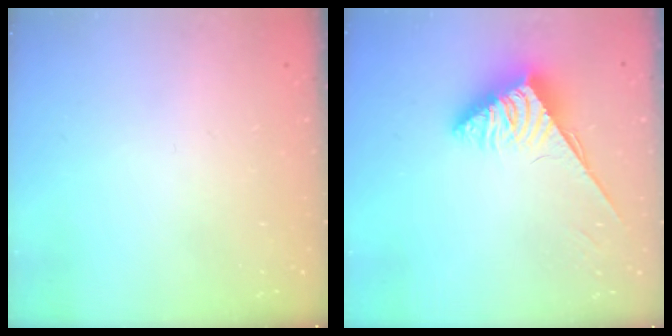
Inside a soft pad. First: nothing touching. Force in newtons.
{"total": 3.8, "press": 3.8, "slide": 0.5}